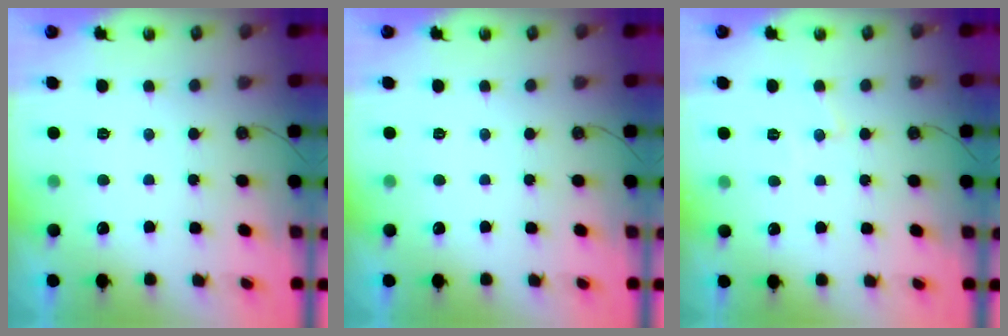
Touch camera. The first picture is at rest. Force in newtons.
{"total": 0.0}
{"total": 5.6, "press": 5.6, "slide": 0.4}